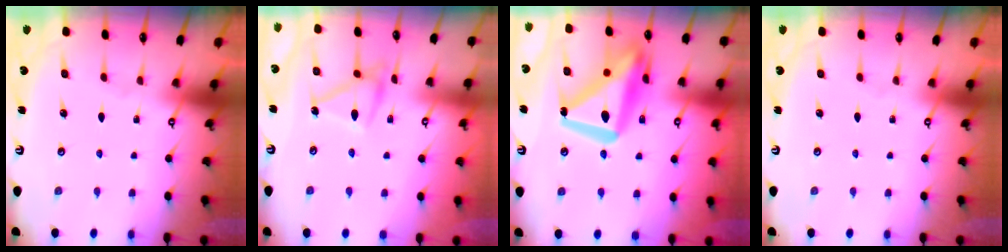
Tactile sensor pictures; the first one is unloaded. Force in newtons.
{"total": 12.6, "press": 12.6, "slide": 0.4}
{"total": 20.2, "press": 20.1, "slide": 2.2}
{"total": 0.0}